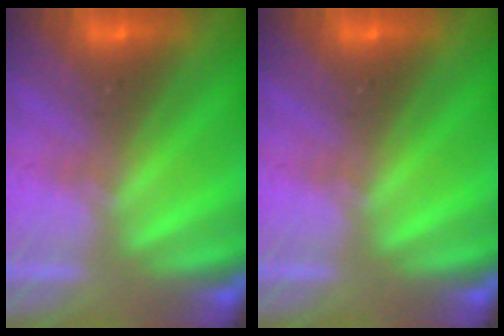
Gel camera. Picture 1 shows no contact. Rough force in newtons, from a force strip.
{"total": 0.0}